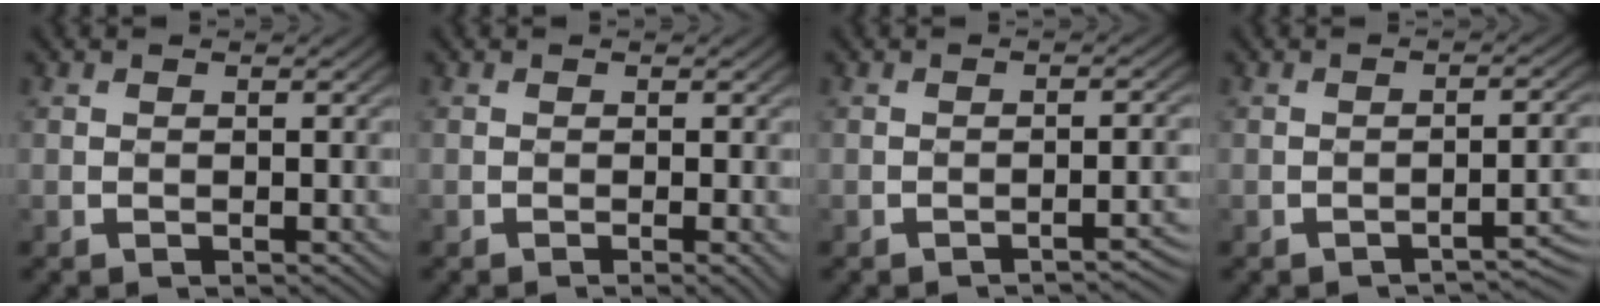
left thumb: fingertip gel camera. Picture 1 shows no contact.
{"total": 1.7, "force": [-0.6, 0.3, 1.6], "torque": [-0.020, 0.003, -0.011]}
{"total": 3.3, "force": [-2.1, 0.7, 2.4], "torque": [-0.022, 0.011, -0.034]}
{"total": 3.7, "force": [-2.4, 0.7, 2.7], "torque": [-0.030, 0.012, -0.039]}